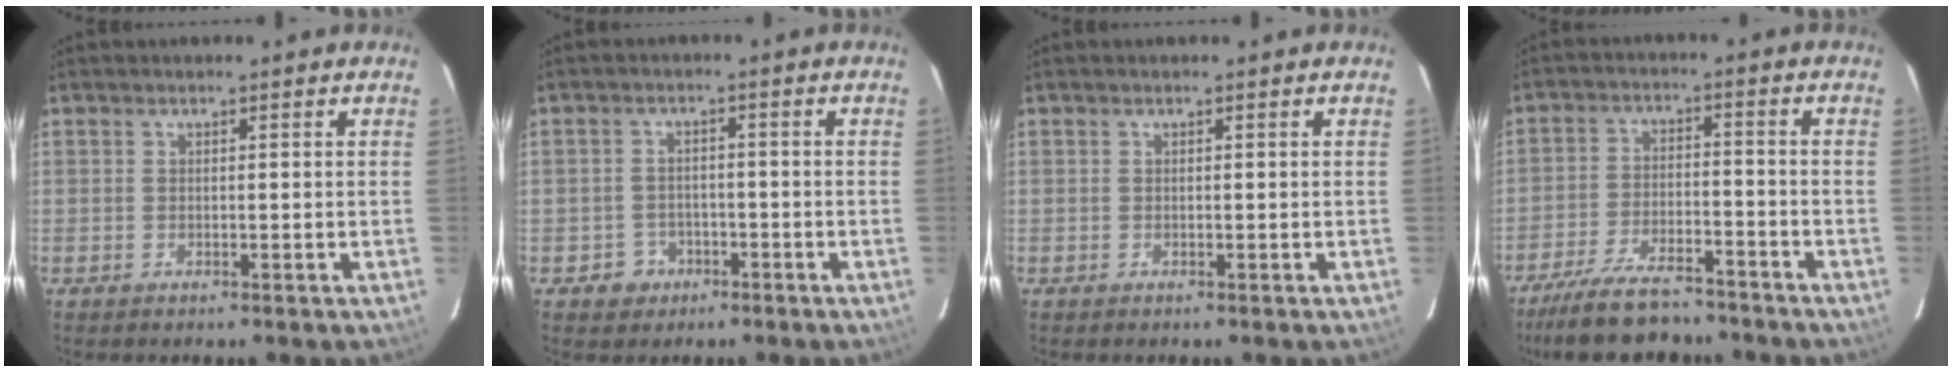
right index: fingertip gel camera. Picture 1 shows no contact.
{"total": 4.3, "force": [-2.1, 3.7, 0.3], "torque": [-0.019, 0.016, -0.031]}
{"total": 0.0}
{"total": 15.0, "force": [-12.8, 4.6, 6.4], "torque": [-0.149, -0.008, -0.206]}